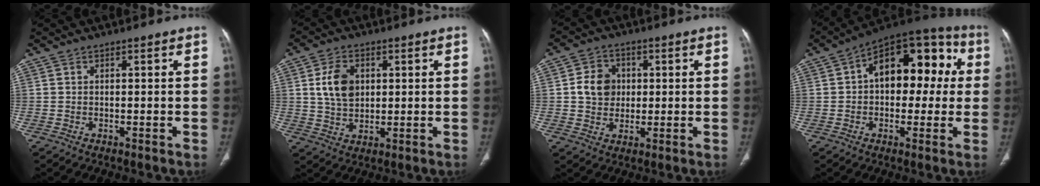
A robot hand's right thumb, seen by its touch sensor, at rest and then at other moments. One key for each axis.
{"total": 7.9, "fx": 1.8, "fy": 5.5, "fz": 5.4, "tx": -0.086, "ty": -0.007, "tz": 0.036}
{"total": 7.3, "fx": 0.8, "fy": 6.3, "fz": 3.6, "tx": -0.037, "ty": 0.002, "tz": 0.010}
{"total": 17.8, "fx": 3.0, "fy": 10.5, "fz": 14.0, "tx": -0.142, "ty": 0.046, "tz": 0.032}